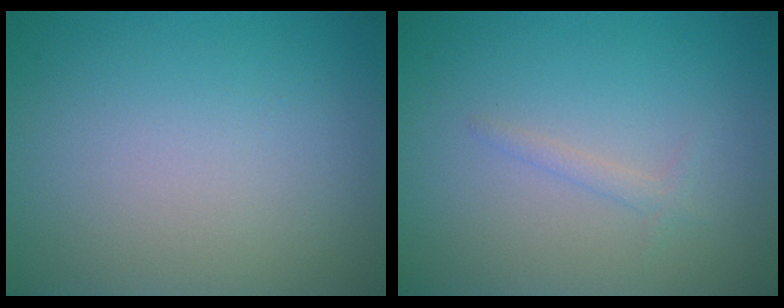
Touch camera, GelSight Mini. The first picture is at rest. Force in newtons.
{"total": 0.9, "press": 0.9, "slide": 0.0}